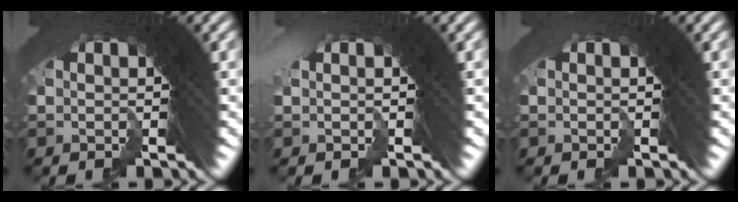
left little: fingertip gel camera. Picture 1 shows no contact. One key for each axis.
{"total": 4.1, "fx": 0.0, "fy": -2.9, "fz": -2.9, "tx": 0.042, "ty": -0.002, "tz": 0.004}
{"total": 0.9, "fx": -0.3, "fy": -0.4, "fz": -0.7, "tx": 0.011, "ty": -0.002, "tz": -0.004}